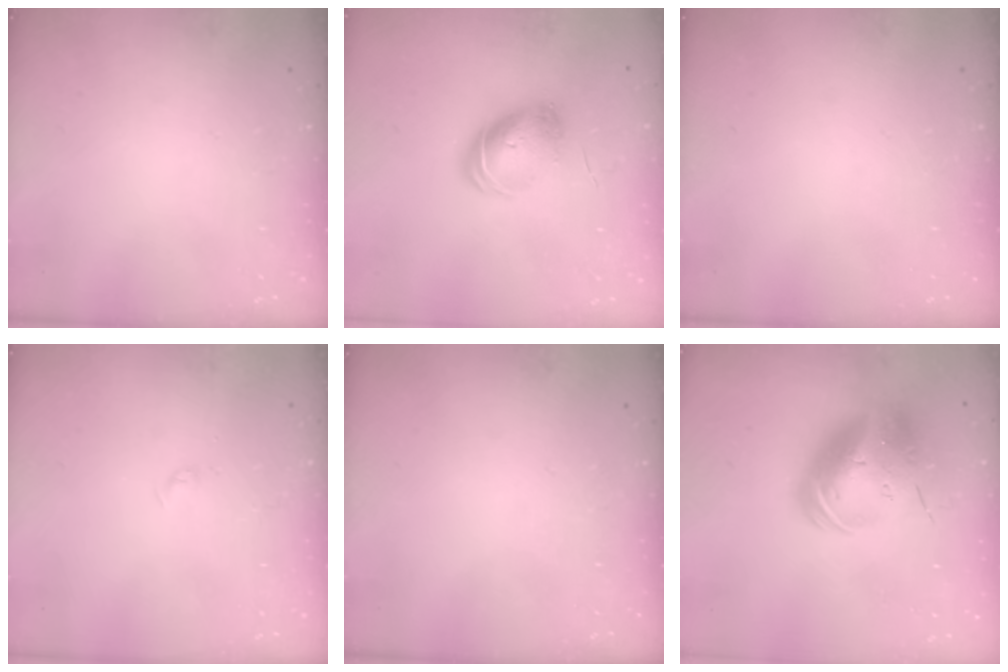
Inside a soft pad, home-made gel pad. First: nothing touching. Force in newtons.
{"total": 9.0, "press": 9.0, "slide": 0.7}
{"total": 0.0}
{"total": 2.4, "press": 2.3, "slide": 0.3}
{"total": 0.0}
{"total": 22.4, "press": 22.1, "slide": 4.0}